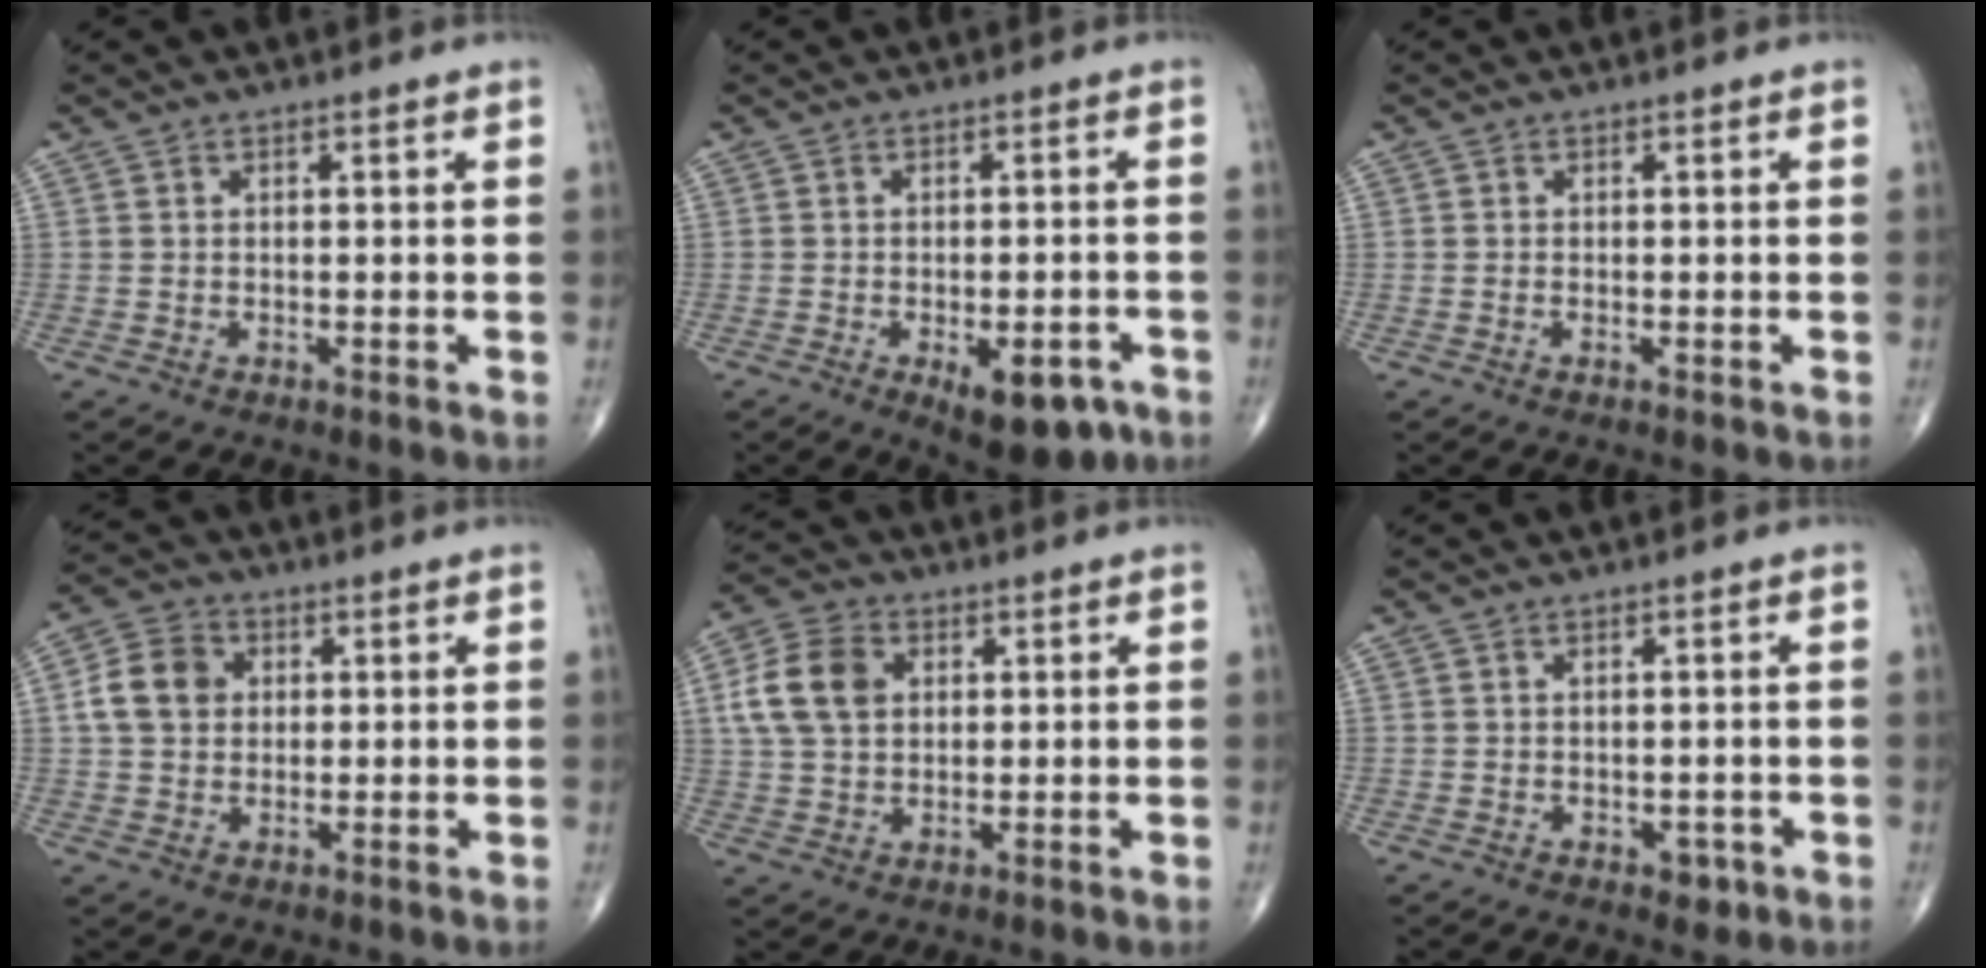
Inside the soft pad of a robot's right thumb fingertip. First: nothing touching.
{"total": 9.2, "force": [-4.3, 4.1, 7.0], "torque": [-0.075, 0.010, -0.049]}
{"total": 0.0}
{"total": 8.1, "force": [1.3, 6.6, 4.6], "torque": [-0.069, 0.010, 0.015]}
{"total": 10.3, "force": [2.4, 7.4, 6.8], "torque": [-0.121, 0.007, 0.041]}
{"total": 1.8, "force": [-0.8, 1.2, 1.1], "torque": [-0.002, 0.002, -0.007]}